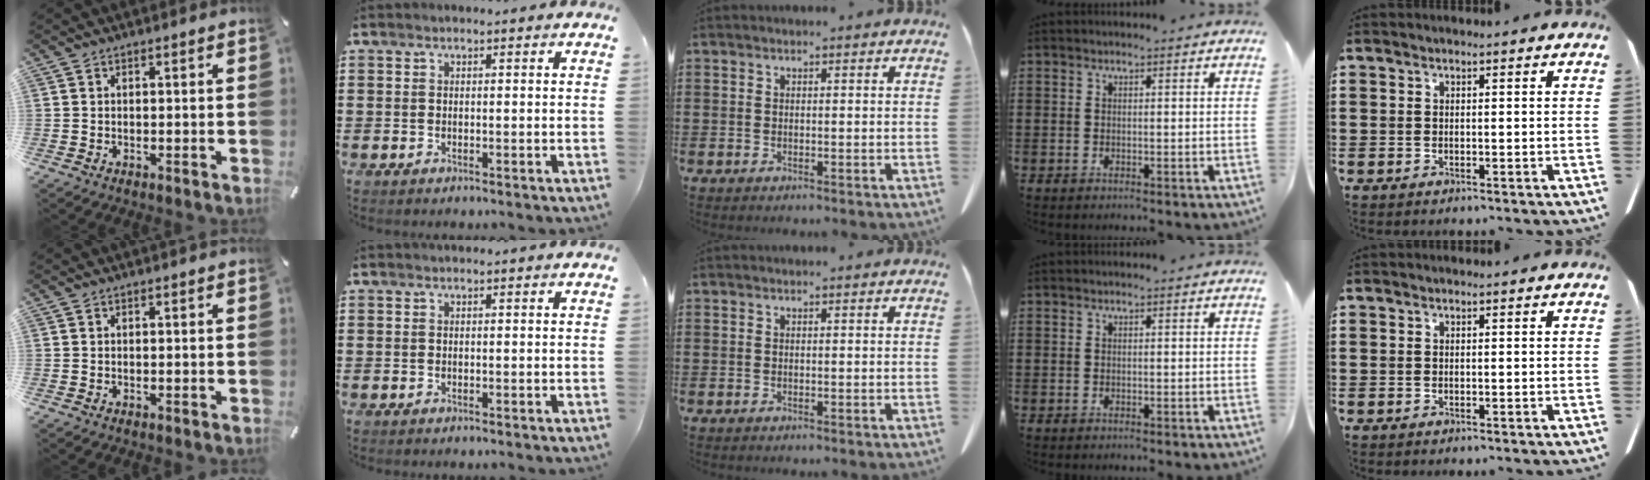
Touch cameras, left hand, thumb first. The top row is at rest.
{}